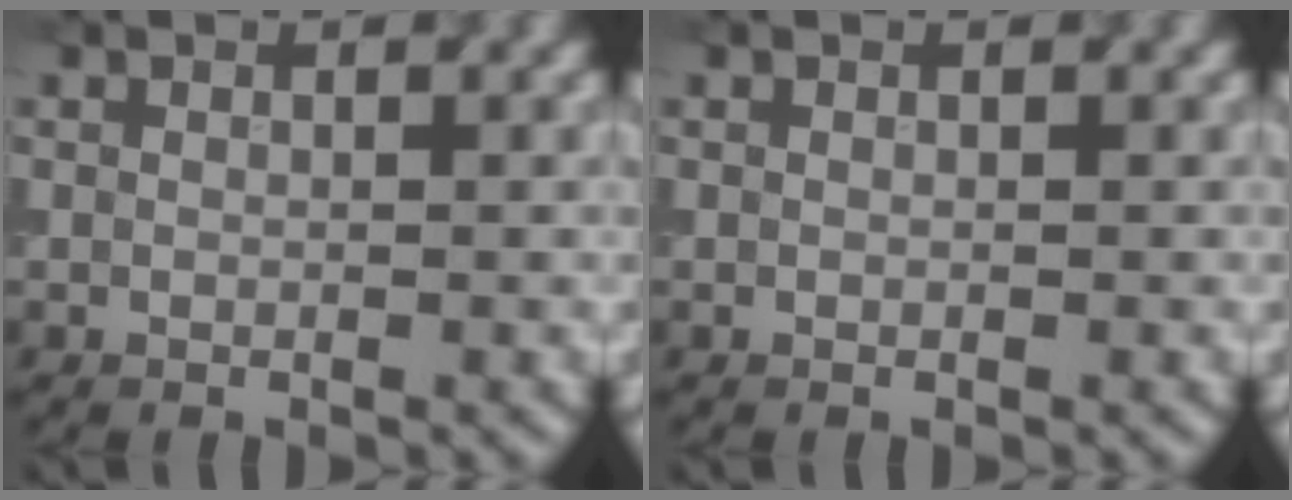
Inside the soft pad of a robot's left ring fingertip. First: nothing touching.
{"total": 0.0}